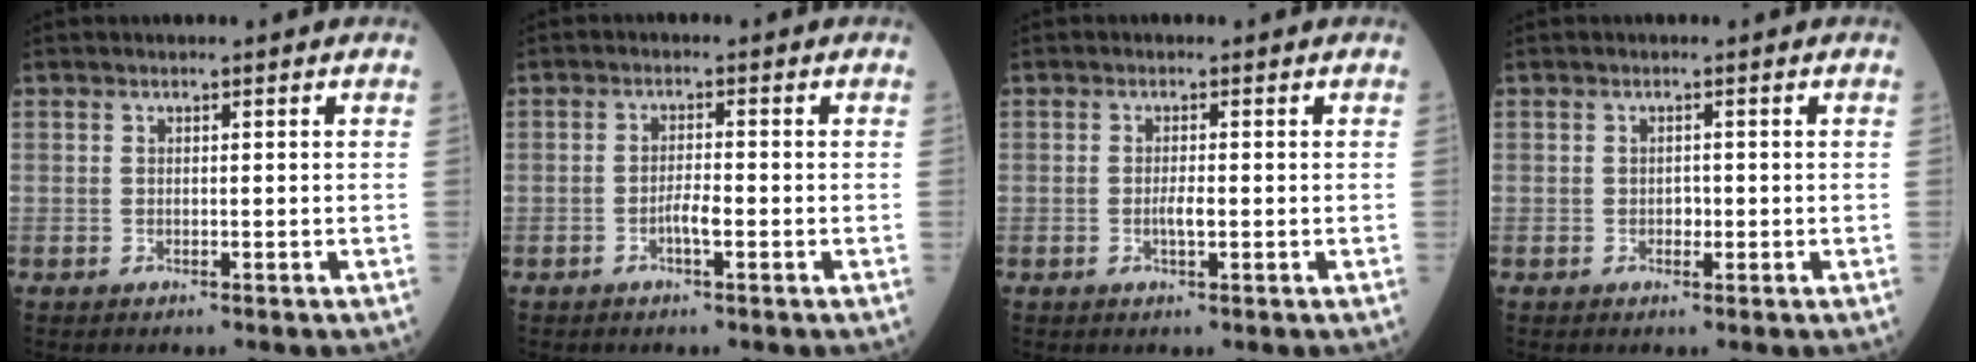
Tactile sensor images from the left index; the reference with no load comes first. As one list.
[{"total": 2.2, "force": [-1.0, 0.3, 2.0], "torque": [-0.036, 0.002, -0.020]}, {"total": 1.6, "force": [-0.3, 0.4, 1.6], "torque": [-0.032, 0.000, -0.006]}, {"total": 1.0, "force": [-0.2, 0.8, 0.6], "torque": [-0.010, 0.002, -0.005]}]